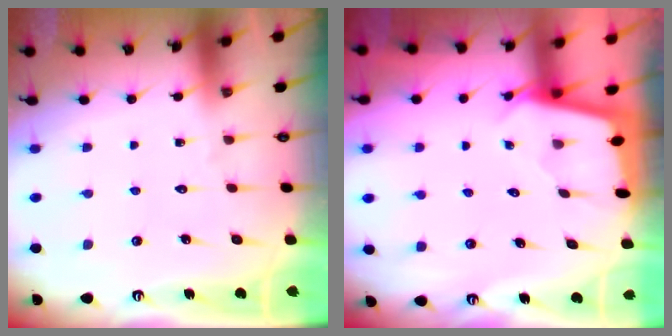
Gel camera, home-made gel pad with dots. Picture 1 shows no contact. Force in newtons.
{"total": 2.0, "press": 2.0, "slide": 0.2}